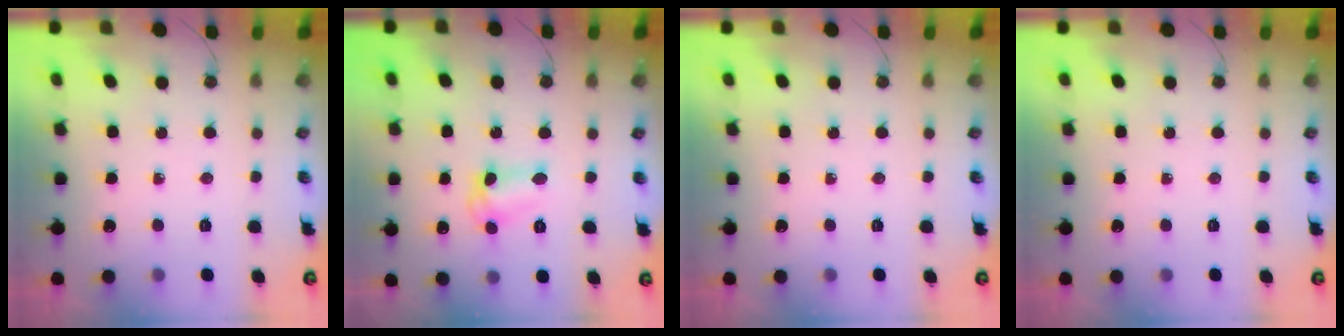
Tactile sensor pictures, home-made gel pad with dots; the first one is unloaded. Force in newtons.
{"total": 7.5, "press": 7.5, "slide": 0.5}
{"total": 0.0}
{"total": 0.0}